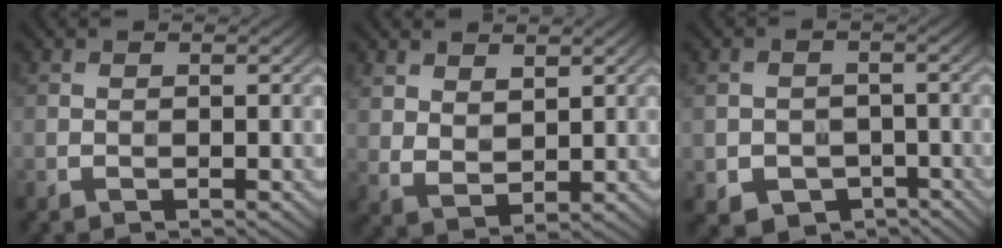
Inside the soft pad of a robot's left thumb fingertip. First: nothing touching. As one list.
[{"total": 4.0, "force": [2.7, 2.1, 2.1], "torque": [-0.053, -0.007, 0.062]}, {"total": 5.1, "force": [-2.0, 4.2, 1.9], "torque": [-0.040, -0.017, -0.029]}]